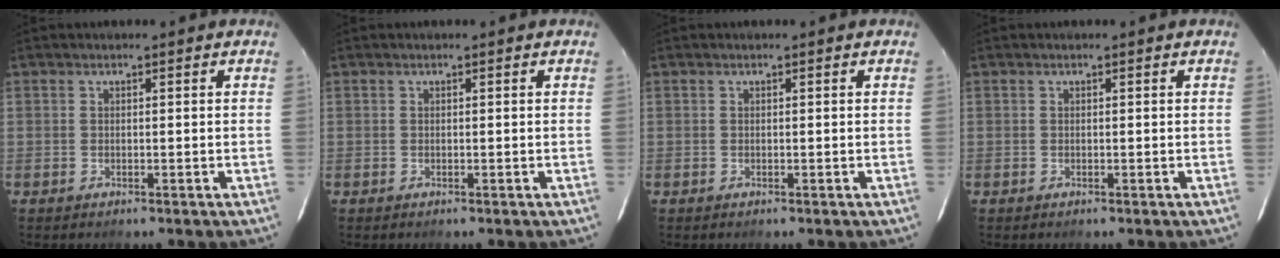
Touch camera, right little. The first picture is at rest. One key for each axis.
{"total": 0.0}
{"total": 0.0}
{"total": 0.0}